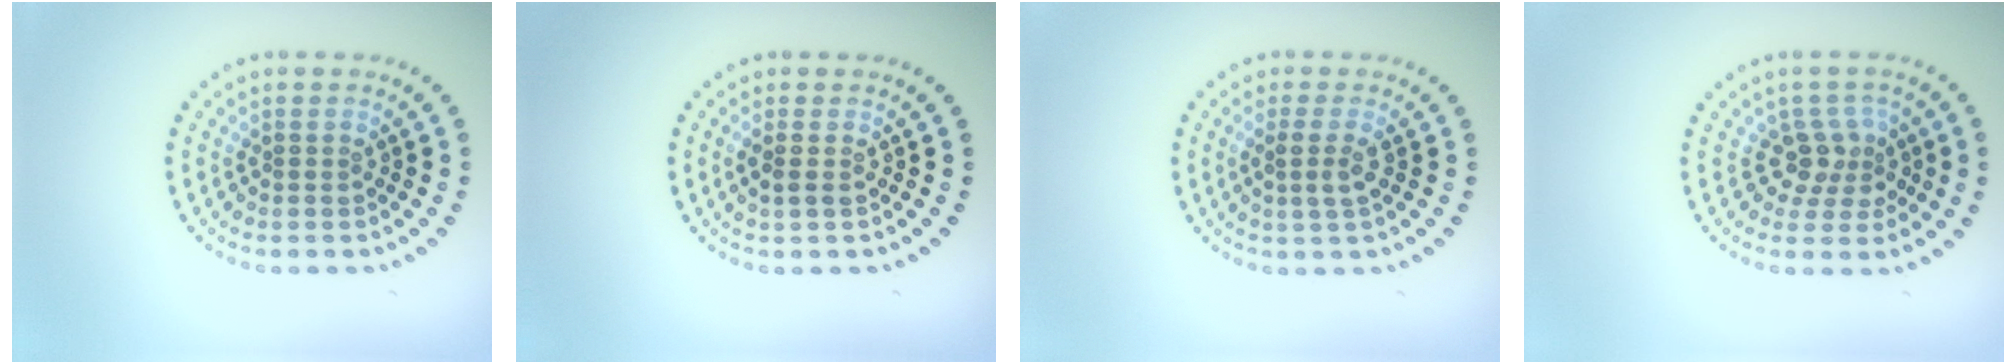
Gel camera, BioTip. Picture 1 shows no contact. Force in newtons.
{"total": 0.9, "press": 0.8, "slide": 0.2}
{"total": 1.8, "press": 1.5, "slide": 1.1}
{"total": 2.8, "press": 2.2, "slide": 1.8}